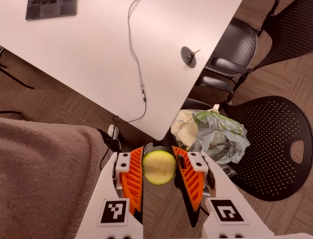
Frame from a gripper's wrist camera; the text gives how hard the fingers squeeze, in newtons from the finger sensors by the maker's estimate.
{"total": 8.4, "left": 8.2, "right": 8.5}